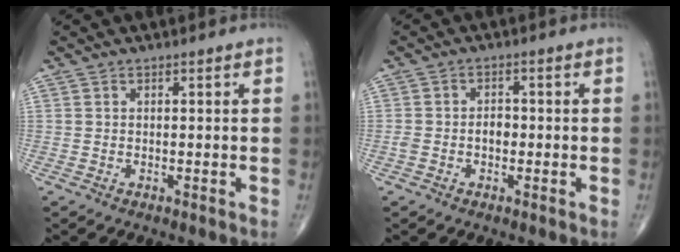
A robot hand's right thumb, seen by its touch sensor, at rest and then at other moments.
{"total": 3.0, "force": [-0.6, 2.0, 2.1], "torque": [-0.037, 0.013, -0.014]}